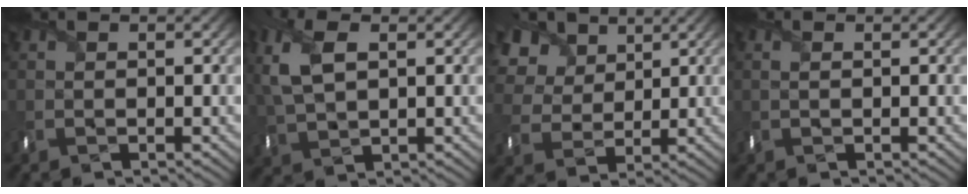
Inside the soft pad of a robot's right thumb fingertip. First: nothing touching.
{"total": 7.5, "force": [2.1, 4.1, 5.9], "torque": [-0.164, 0.009, 0.036]}
{"total": 9.5, "force": [5.0, 6.5, 4.8], "torque": [-0.154, 0.023, 0.087]}
{"total": 1.0, "force": [0.1, 0.4, 0.9], "torque": [-0.018, 0.001, 0.004]}